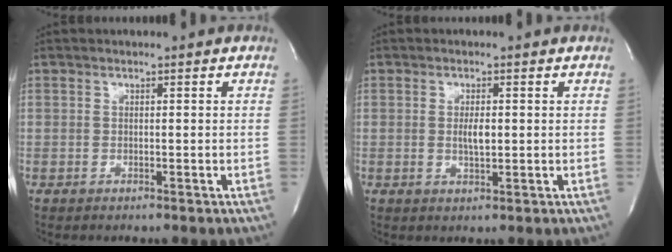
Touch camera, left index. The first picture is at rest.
{"total": 2.2, "force": [-0.3, 0.6, 2.1], "torque": [-0.039, -0.008, -0.002]}